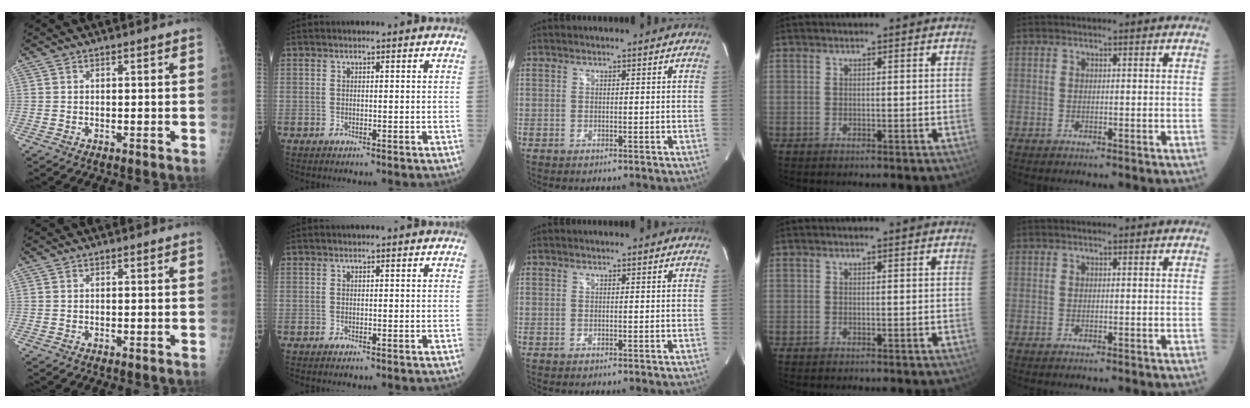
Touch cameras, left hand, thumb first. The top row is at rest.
{}